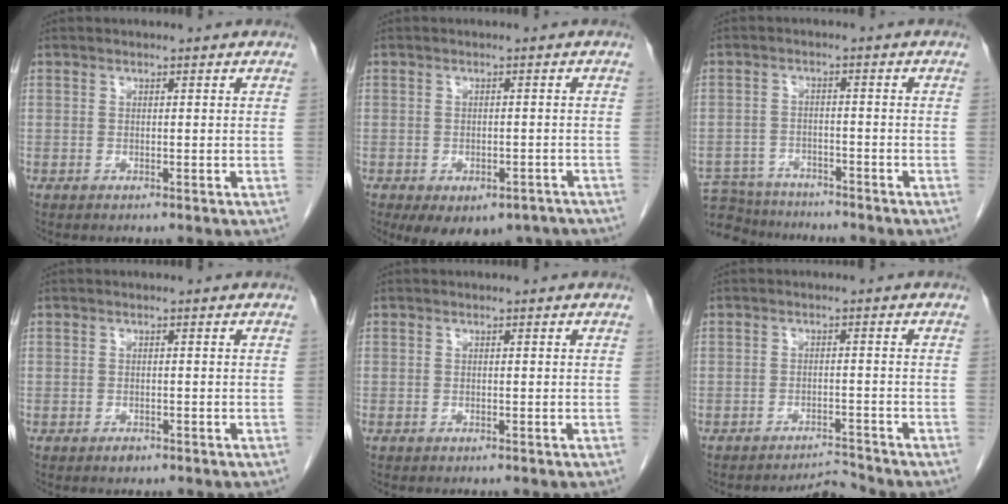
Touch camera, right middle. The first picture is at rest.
{"total": 10.2, "force": [-7.2, 5.6, 4.6], "torque": [-0.063, -0.002, -0.088]}
{"total": 9.3, "force": [-8.8, 2.8, 1.4], "torque": [-0.032, 0.004, -0.138]}
{"total": 0.9, "force": [-0.7, 0.4, 0.4], "torque": [-0.007, 0.001, -0.008]}
{"total": 0.0}
{"total": 2.9, "force": [-2.7, -0.8, -0.8], "torque": [0.017, -0.002, -0.038]}